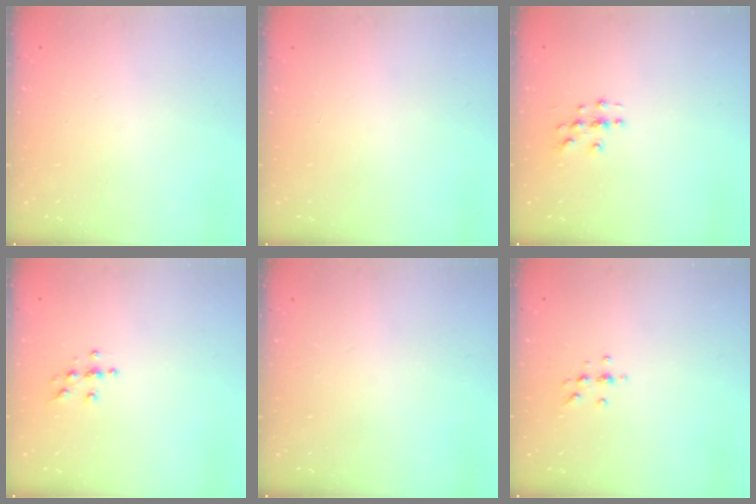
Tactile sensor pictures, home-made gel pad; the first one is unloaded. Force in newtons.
{"total": 0.0}
{"total": 3.0, "press": 3.0, "slide": 0.3}
{"total": 3.7, "press": 3.7, "slide": 0.4}
{"total": 0.0}
{"total": 4.0, "press": 3.8, "slide": 1.2}